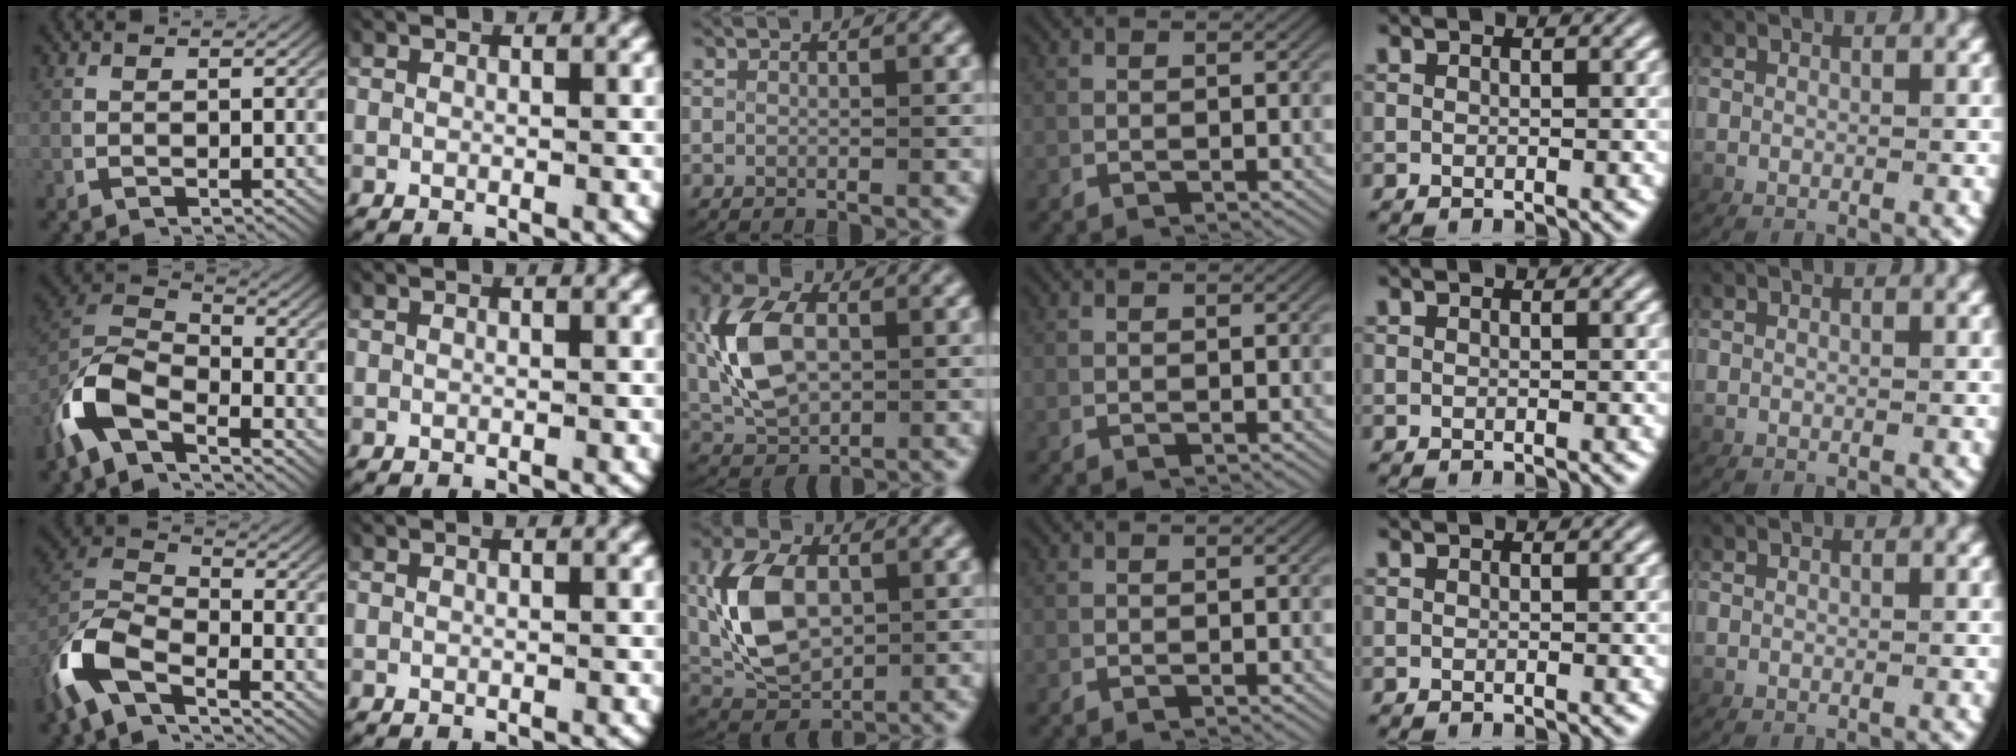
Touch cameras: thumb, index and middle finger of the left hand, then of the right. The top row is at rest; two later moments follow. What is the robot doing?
{"motion": "lift_and_place", "object": "fork"}